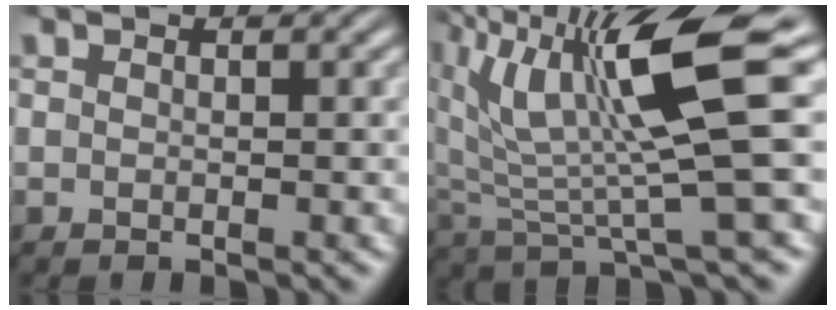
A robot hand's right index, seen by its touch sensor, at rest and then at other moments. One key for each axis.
{"total": 10.2, "fx": 1.9, "fy": 4.0, "fz": 9.2, "tx": -0.155, "ty": 0.000, "tz": 0.038}